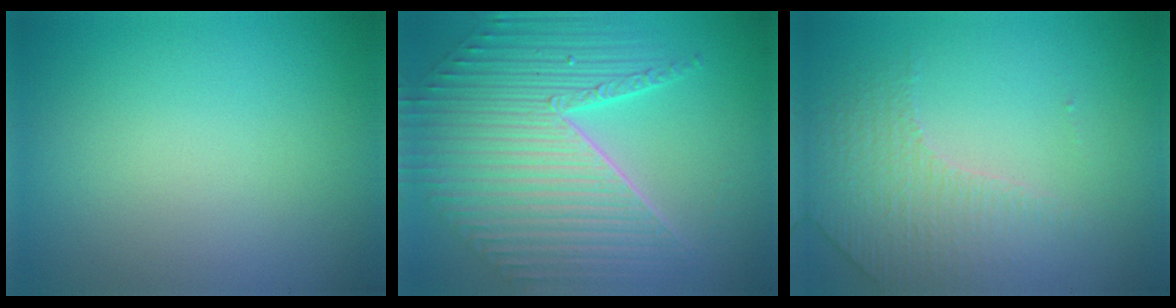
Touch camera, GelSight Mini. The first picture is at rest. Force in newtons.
{"total": 10.5, "press": 7.2, "slide": 7.6}
{"total": 4.3, "press": 2.9, "slide": 3.2}